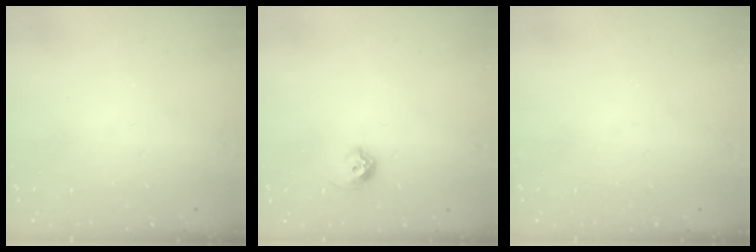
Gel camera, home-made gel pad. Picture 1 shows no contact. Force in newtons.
{"total": 6.4, "press": 6.3, "slide": 0.9}
{"total": 0.0}